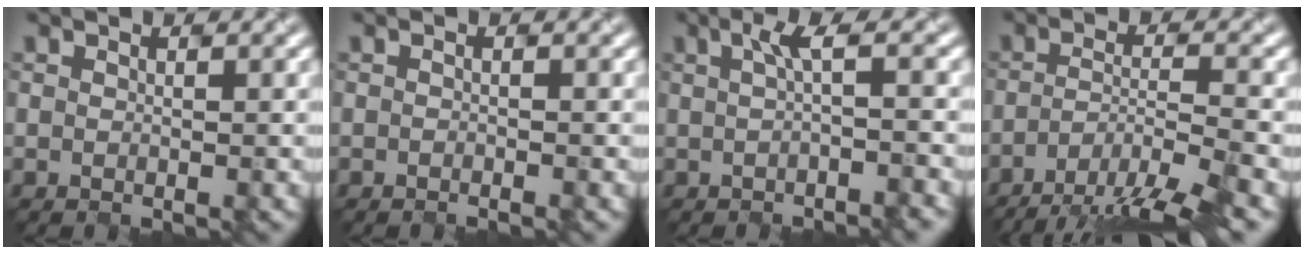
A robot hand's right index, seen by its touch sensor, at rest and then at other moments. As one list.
[{"total": 0.8, "force": [-0.3, 0.3, 0.6], "torque": [-0.003, -0.002, -0.014]}, {"total": 3.4, "force": [-0.2, 0.7, 3.4], "torque": [-0.045, 0.008, 0.002]}, {"total": 8.4, "force": [-5.9, 1.6, 5.8], "torque": [-0.090, -0.005, -0.096]}]